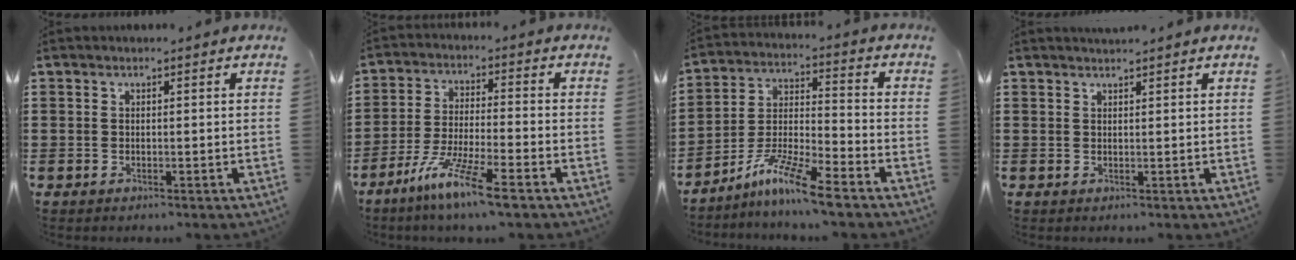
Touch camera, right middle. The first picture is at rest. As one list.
[{"total": 8.8, "force": [-6.6, 0.0, 5.8], "torque": [-0.124, -0.016, -0.130]}, {"total": 9.2, "force": [-7.4, 0.2, 5.4], "torque": [-0.117, -0.009, -0.147]}, {"total": 1.1, "force": [1.1, 0.0, 0.0], "torque": [-0.003, -0.003, 0.021]}]